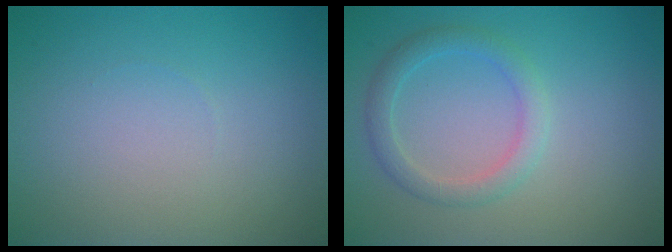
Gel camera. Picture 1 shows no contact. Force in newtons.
{"total": 2.4, "press": 2.4, "slide": 0.1}